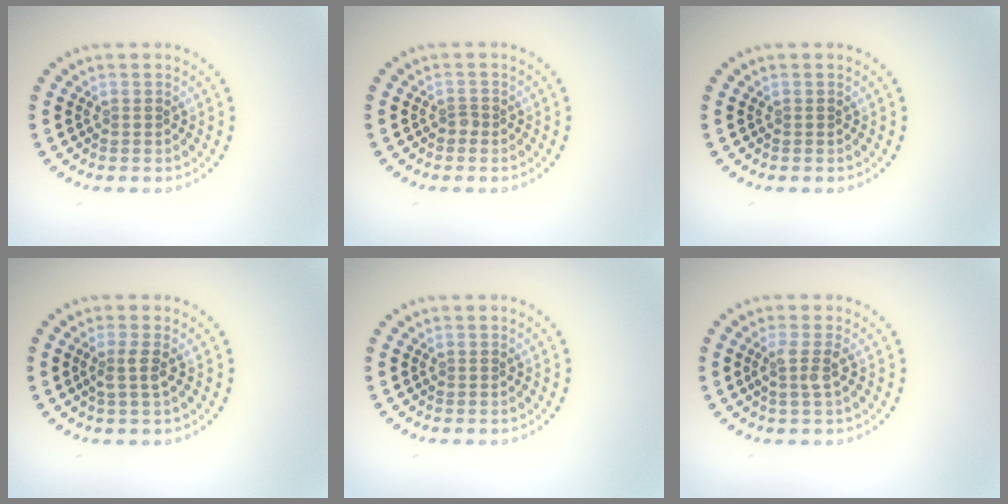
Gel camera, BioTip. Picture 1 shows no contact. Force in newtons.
{"total": 0.8, "press": 0.5, "slide": 0.6}
{"total": 0.0}
{"total": 1.6, "press": 1.3, "slide": 0.9}
{"total": 0.0}
{"total": 1.8, "press": 1.3, "slide": 1.2}